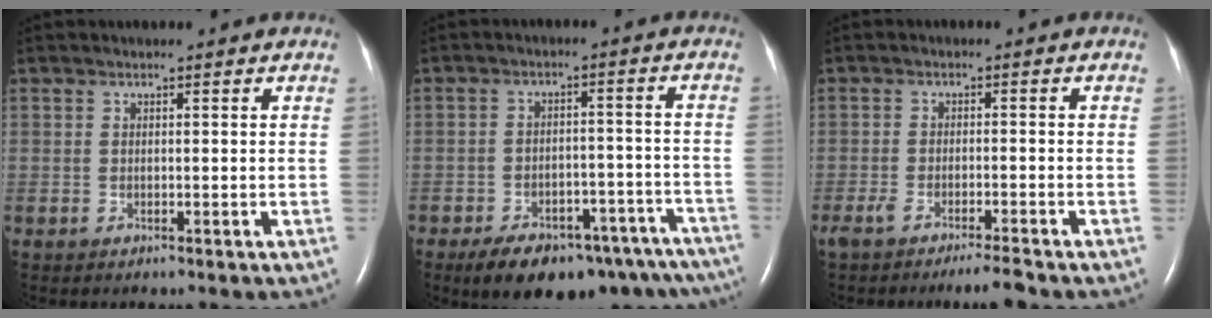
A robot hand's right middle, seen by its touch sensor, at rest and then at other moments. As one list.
[{"total": 19.7, "force": [-15.5, 7.9, 9.3], "torque": [-0.092, 0.021, -0.196]}, {"total": 4.6, "force": [-3.8, -0.1, 2.6], "torque": [-0.044, -0.008, -0.067]}]